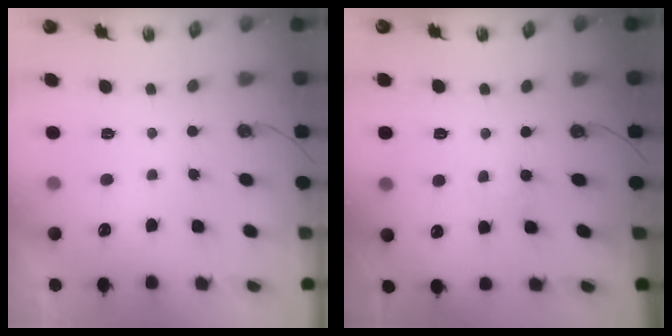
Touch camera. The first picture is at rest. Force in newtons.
{"total": 1.8, "press": 1.7, "slide": 0.3}